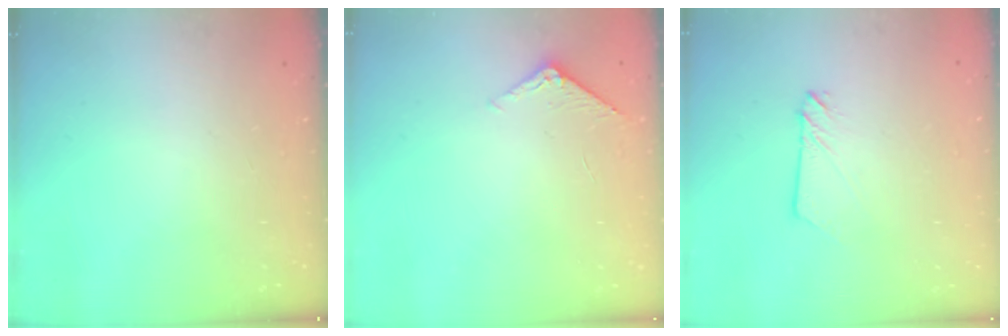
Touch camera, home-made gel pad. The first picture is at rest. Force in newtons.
{"total": 5.0, "press": 4.9, "slide": 0.5}
{"total": 2.4, "press": 2.4, "slide": 0.2}